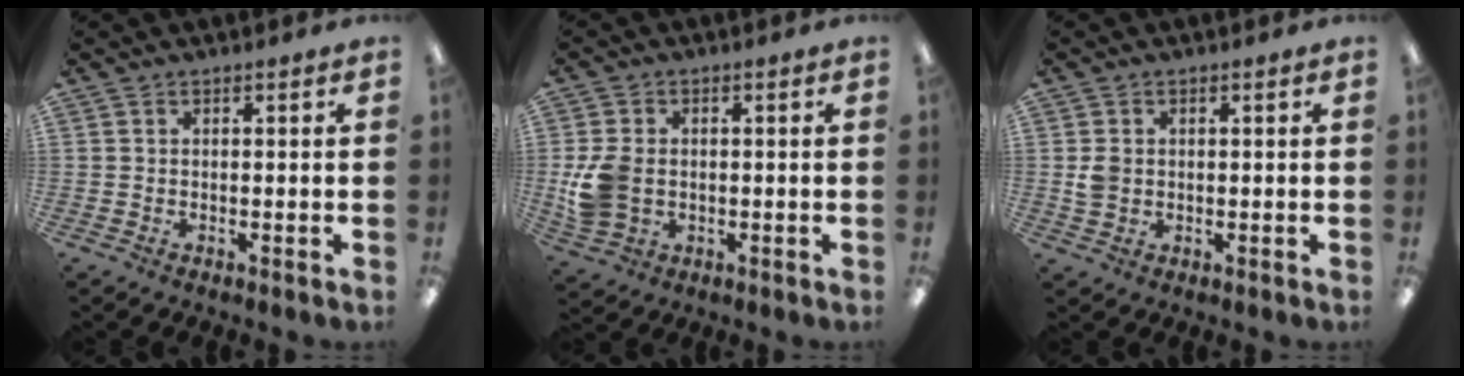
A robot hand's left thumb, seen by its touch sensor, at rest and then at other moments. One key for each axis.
{"total": 8.4, "fx": -0.8, "fy": 6.5, "fz": 5.3, "tx": -0.109, "ty": 0.009, "tz": -0.010}
{"total": 3.0, "fx": 0.2, "fy": 2.6, "fz": 1.5, "tx": -0.020, "ty": 0.002, "tz": 0.003}